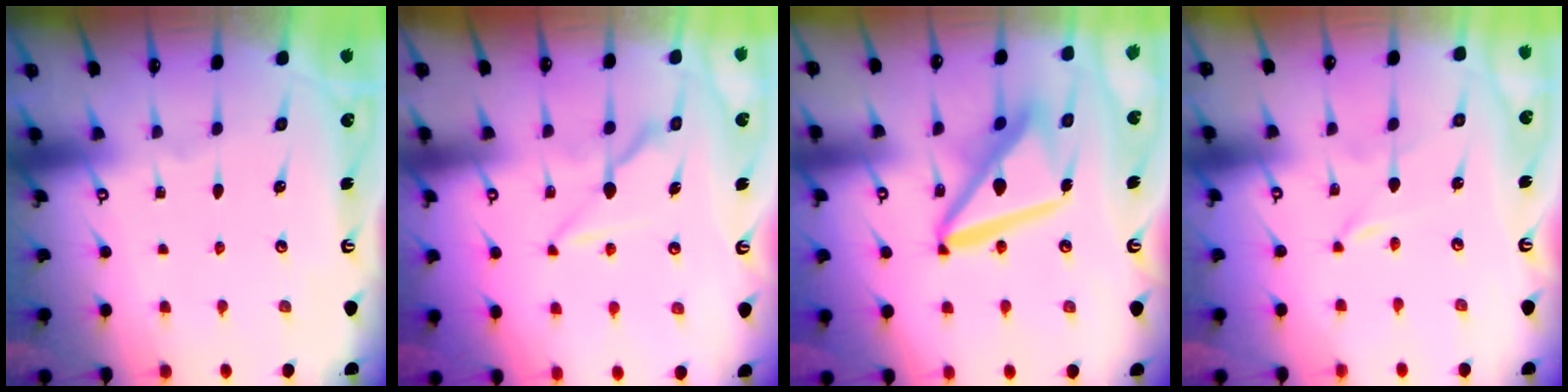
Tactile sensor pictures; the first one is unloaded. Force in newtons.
{"total": 6.9, "press": 6.9, "slide": 0.3}
{"total": 16.1, "press": 15.9, "slide": 2.0}
{"total": 0.0}